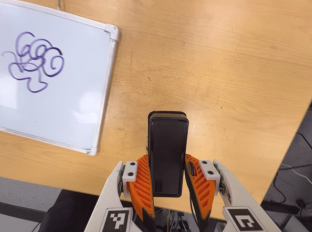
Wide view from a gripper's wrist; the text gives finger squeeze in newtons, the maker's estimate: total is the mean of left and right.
{"total": 5.7, "left": 3.5, "right": 7.9}